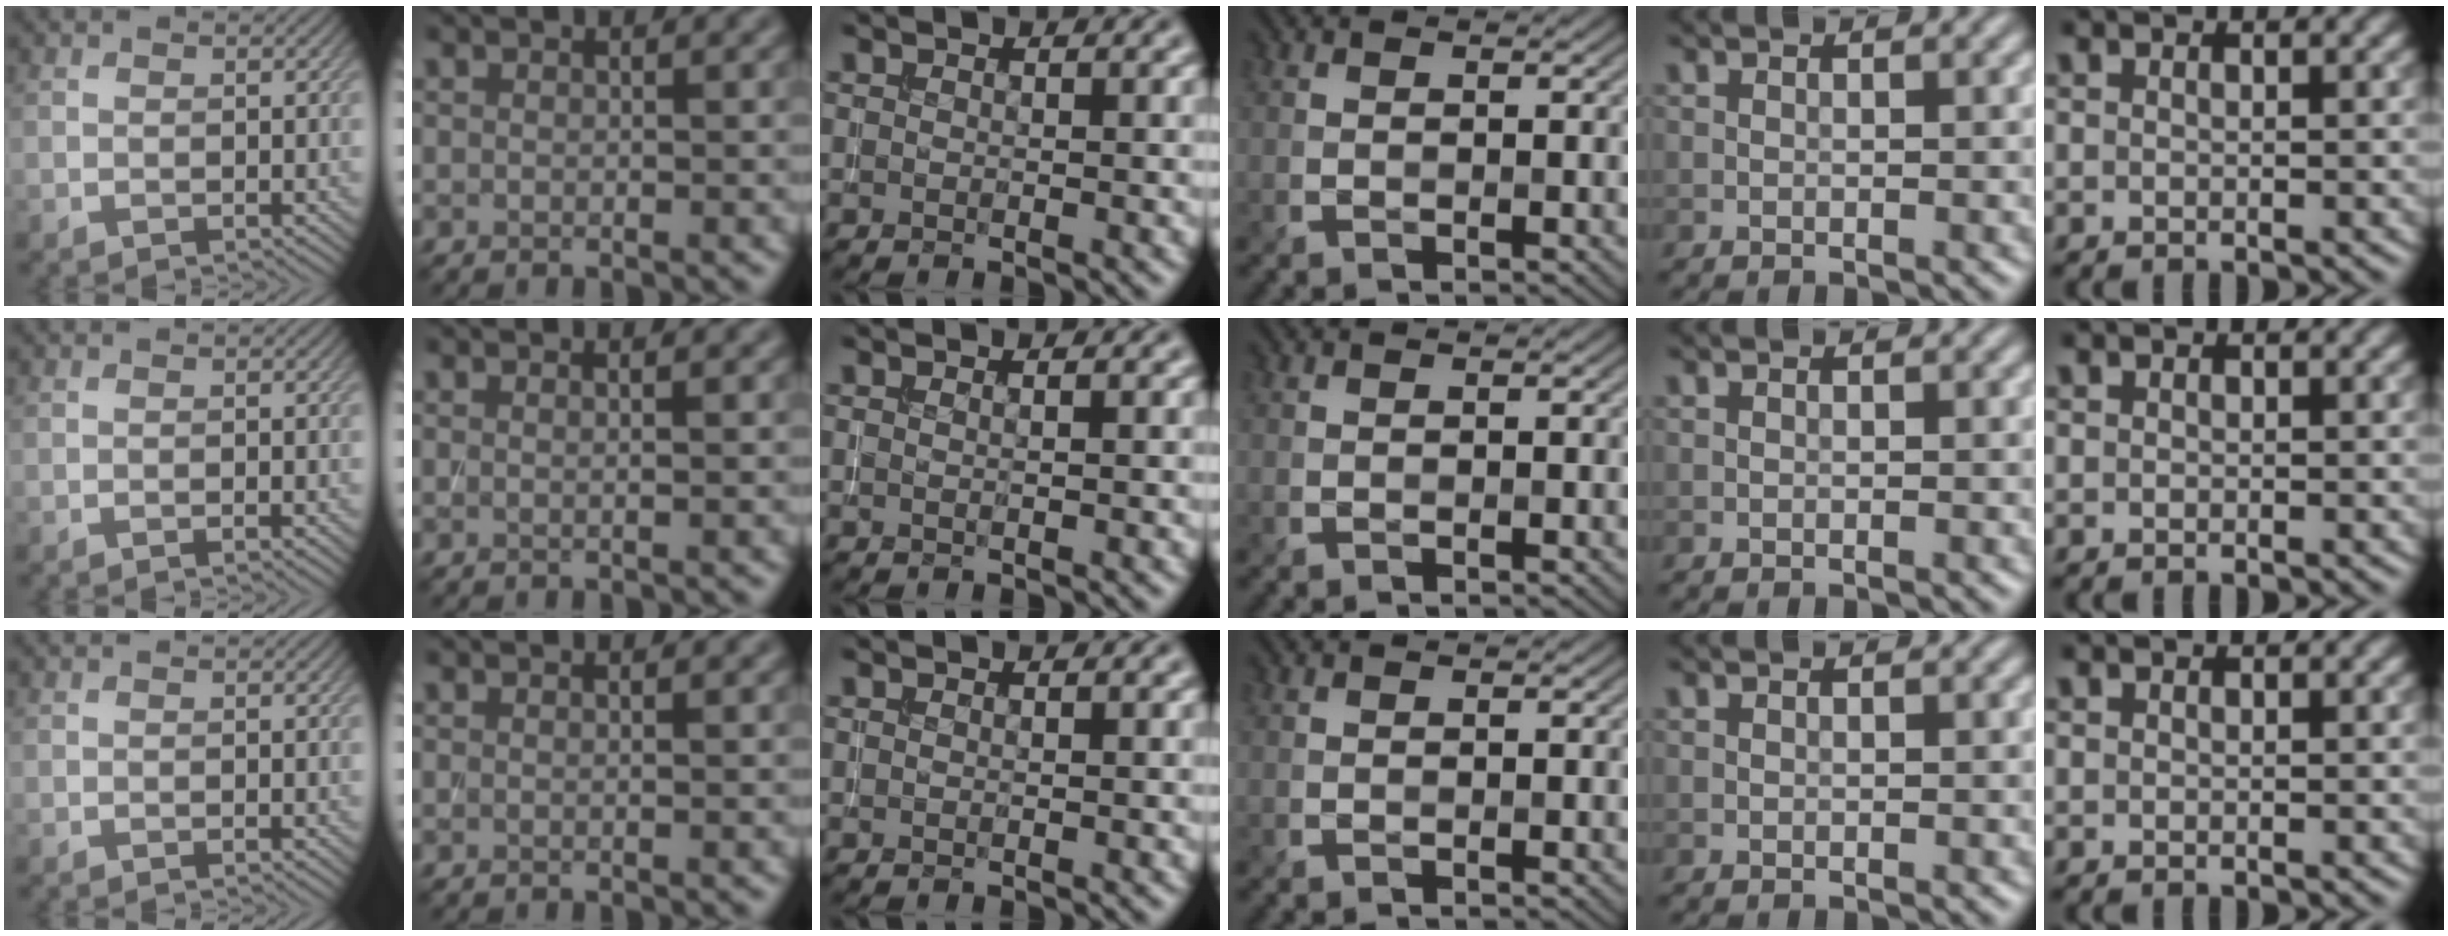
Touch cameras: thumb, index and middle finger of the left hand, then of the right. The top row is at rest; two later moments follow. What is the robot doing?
{"motion": "insert", "object": "drawer"}